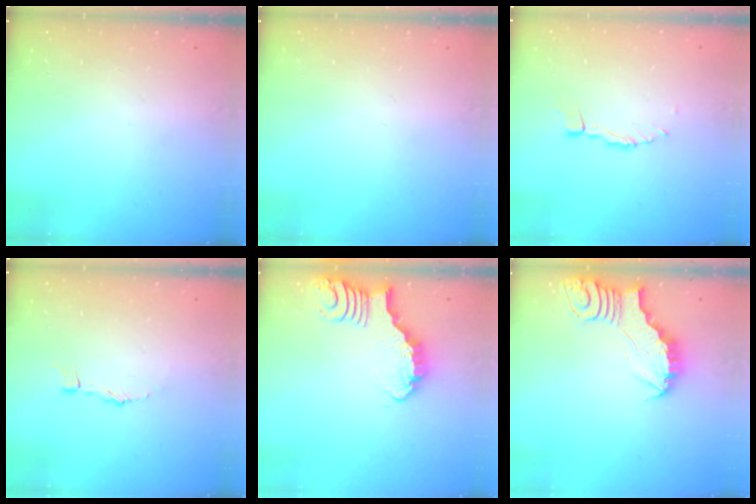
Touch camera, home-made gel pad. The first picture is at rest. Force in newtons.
{"total": 0.0}
{"total": 4.7, "press": 4.7, "slide": 0.2}
{"total": 1.4, "press": 1.4, "slide": 0.1}
{"total": 2.9, "press": 2.9, "slide": 0.3}
{"total": 3.4, "press": 3.3, "slide": 0.5}